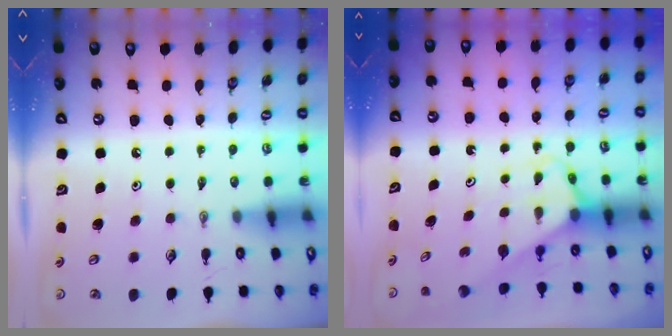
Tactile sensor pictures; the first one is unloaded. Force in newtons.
{"total": 2.9, "press": 2.9, "slide": 0.2}